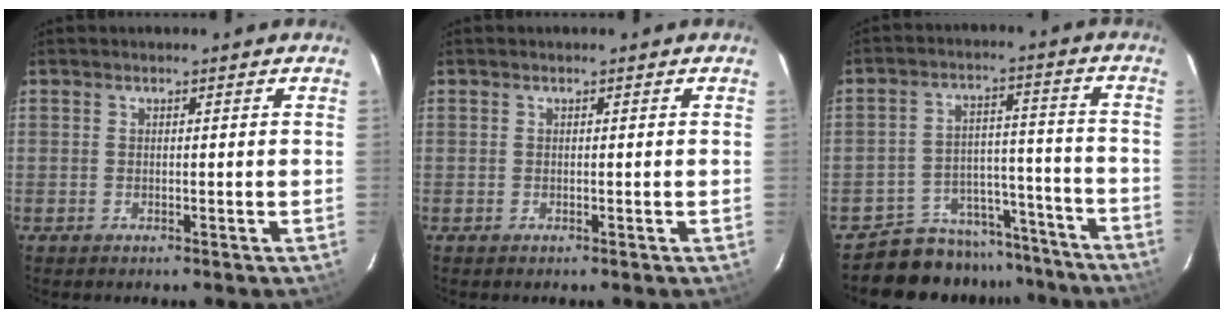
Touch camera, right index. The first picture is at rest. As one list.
[{"total": 0.0}, {"total": 14.6, "force": [-12.9, 6.7, 0.7], "torque": [-0.013, 0.067, -0.177]}]